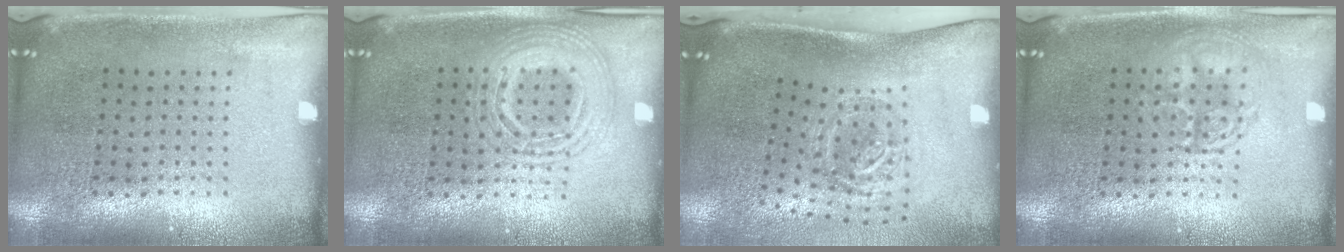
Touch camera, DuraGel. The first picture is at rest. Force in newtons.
{"total": 2.1, "press": 2.0, "slide": 0.3}
{"total": 1.9, "press": 1.2, "slide": 1.5}
{"total": 2.5, "press": 2.4, "slide": 0.3}